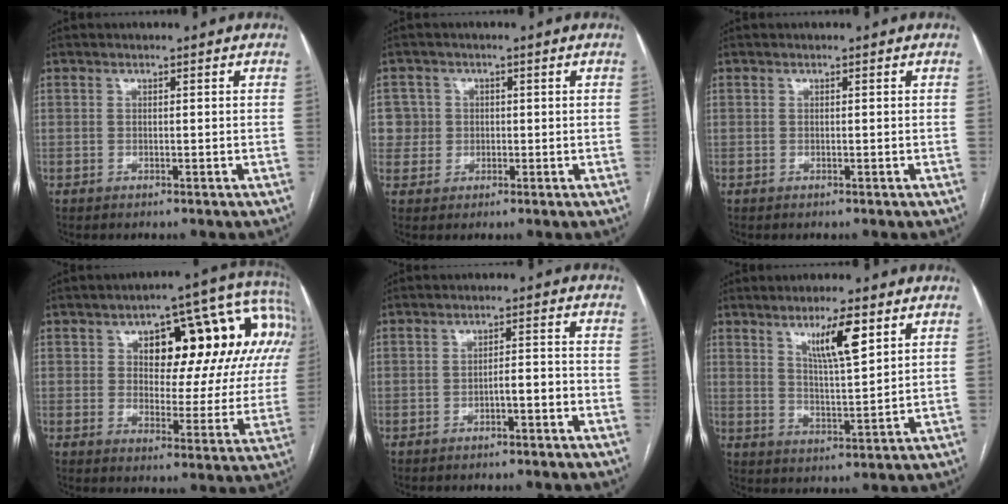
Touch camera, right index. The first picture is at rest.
{"total": 4.2, "force": [0.6, 4.1, -0.3], "torque": [0.025, 0.012, 0.012]}
{"total": 0.0}
{"total": 20.6, "force": [6.6, 9.2, 17.3], "torque": [-0.226, 0.058, 0.095]}
{"total": 3.2, "force": [-1.6, 0.5, 2.7], "torque": [-0.040, 0.012, -0.025]}
{"total": 7.7, "force": [4.2, 0.8, 6.4], "torque": [-0.111, -0.007, 0.075]}